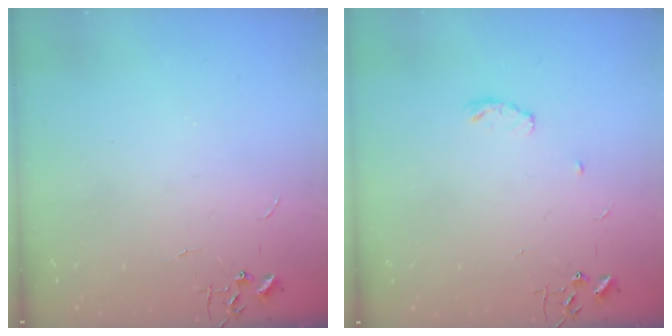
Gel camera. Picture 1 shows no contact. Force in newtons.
{"total": 4.0, "press": 4.0, "slide": 0.6}